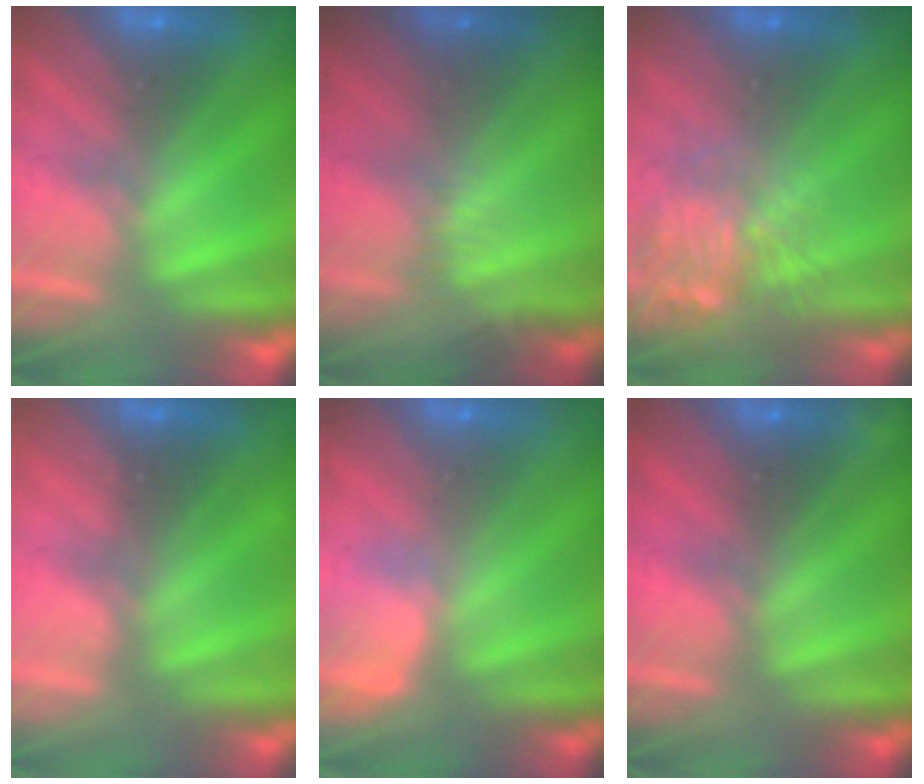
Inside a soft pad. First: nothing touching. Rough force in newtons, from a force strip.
{"total": 2.3}
{"total": 7.4}
{"total": 2.3}
{"total": 2.8}
{"total": 2.4}